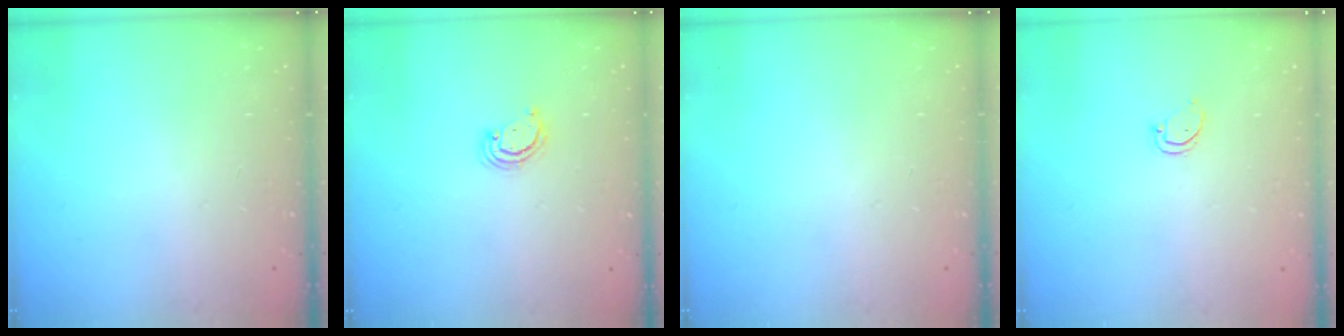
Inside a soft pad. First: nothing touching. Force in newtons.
{"total": 2.9, "press": 2.8, "slide": 0.3}
{"total": 0.0}
{"total": 2.6, "press": 2.6, "slide": 0.3}